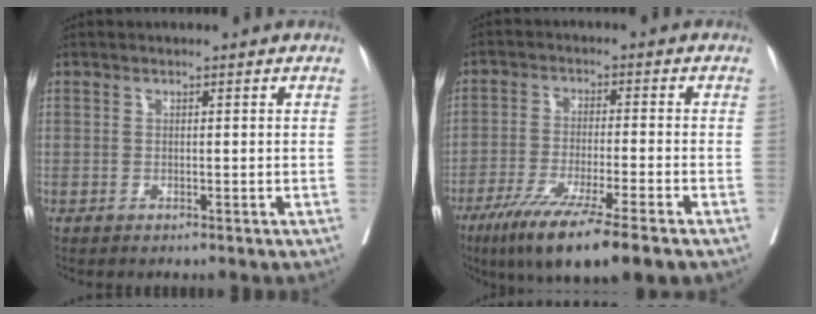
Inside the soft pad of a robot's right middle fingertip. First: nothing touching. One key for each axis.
{"total": 12.9, "fx": -8.4, "fy": 0.0, "fz": 9.7, "tx": -0.169, "ty": -0.040, "tz": -0.137}